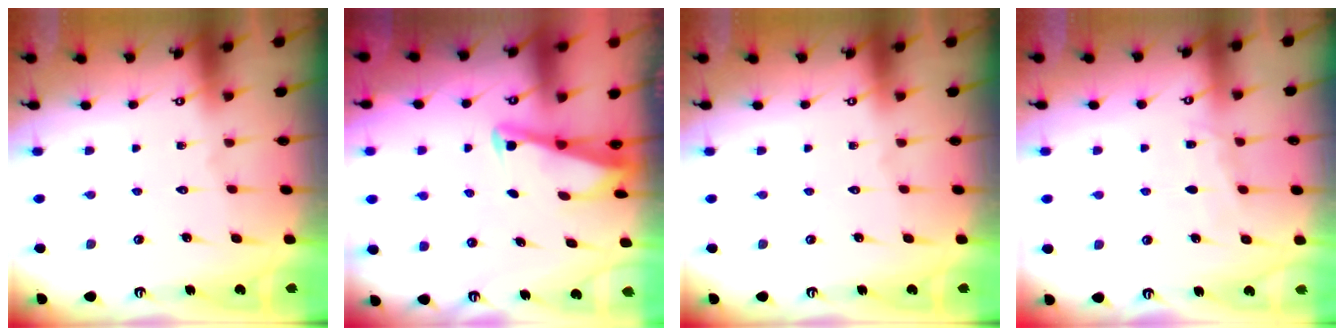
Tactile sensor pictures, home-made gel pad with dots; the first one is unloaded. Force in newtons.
{"total": 2.7, "press": 2.7, "slide": 0.3}
{"total": 0.0}
{"total": 5.0, "press": 5.0, "slide": 0.5}